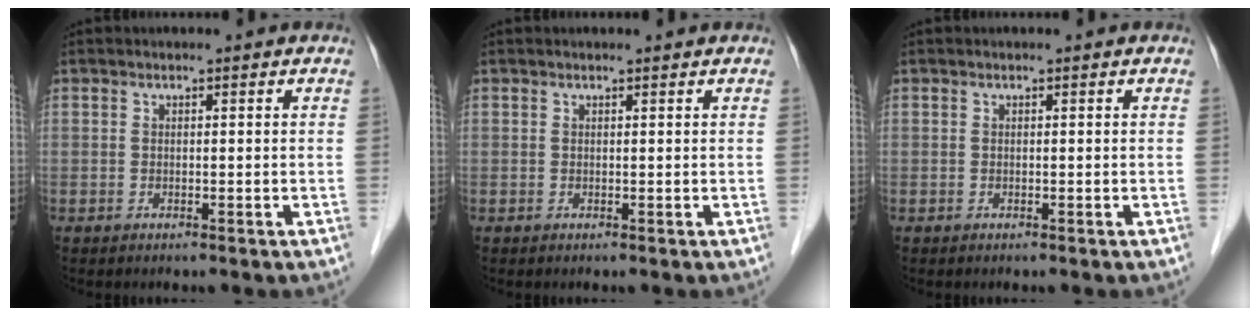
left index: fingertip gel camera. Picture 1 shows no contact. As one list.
[{"total": 0.0}, {"total": 0.0}]